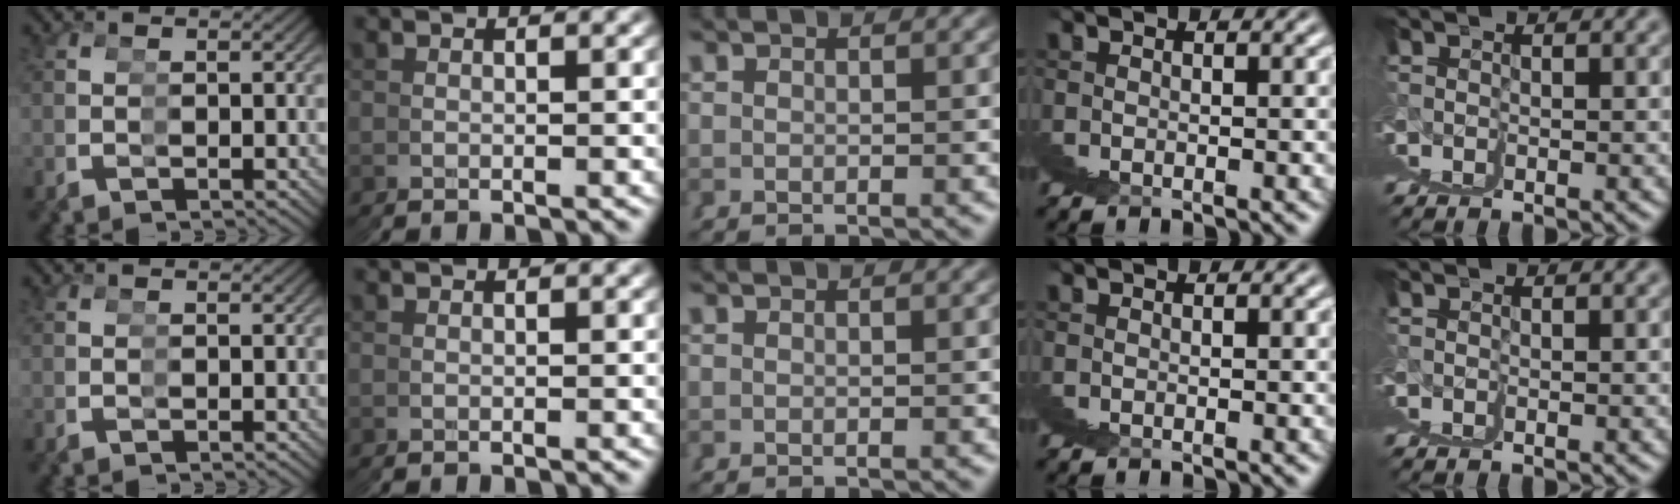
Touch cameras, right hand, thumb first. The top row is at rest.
{}